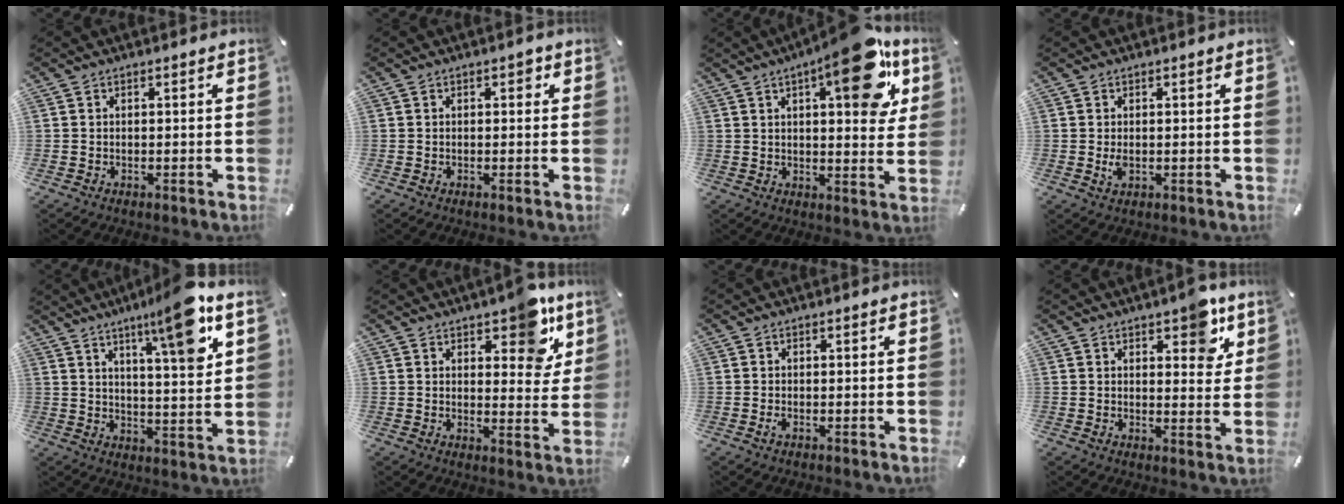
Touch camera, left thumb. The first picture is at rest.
{"total": 1.4, "force": [0.3, 1.0, 1.0], "torque": [-0.005, 0.001, 0.000]}
{"total": 17.6, "force": [9.0, 6.4, 13.7], "torque": [-0.176, -0.042, 0.136]}
{"total": 2.2, "force": [-0.1, 1.2, 1.9], "torque": [-0.036, -0.005, -0.005]}
{"total": 13.6, "force": [8.5, 1.9, 10.4], "torque": [-0.154, -0.055, 0.130]}
{"total": 9.9, "force": [6.7, 4.7, 5.7], "torque": [-0.051, -0.046, 0.109]}
{"total": 1.2, "force": [-0.2, 0.3, 1.1], "torque": [-0.020, -0.004, -0.003]}
{"total": 8.1, "force": [5.2, 4.0, 4.8], "torque": [-0.035, -0.035, 0.081]}